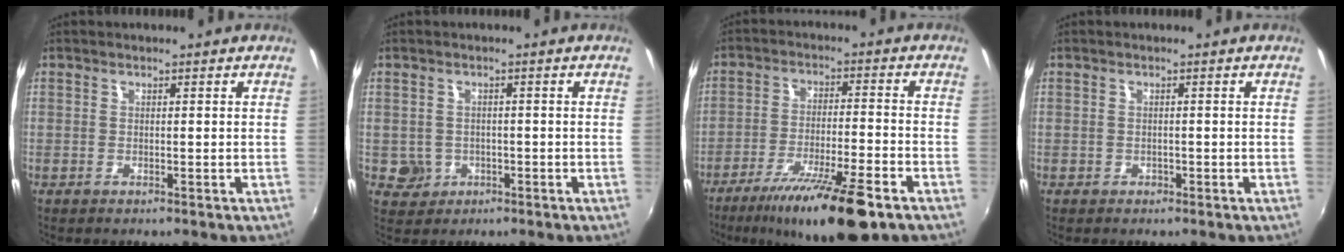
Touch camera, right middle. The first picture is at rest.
{"total": 3.8, "force": [-0.9, 3.6, 0.7], "torque": [-0.021, 0.002, -0.006]}
{"total": 15.4, "force": [-10.4, 2.0, 11.1], "torque": [-0.202, -0.025, -0.171]}
{"total": 0.7, "force": [-0.4, 0.6, 0.1], "torque": [-0.001, -0.002, -0.004]}